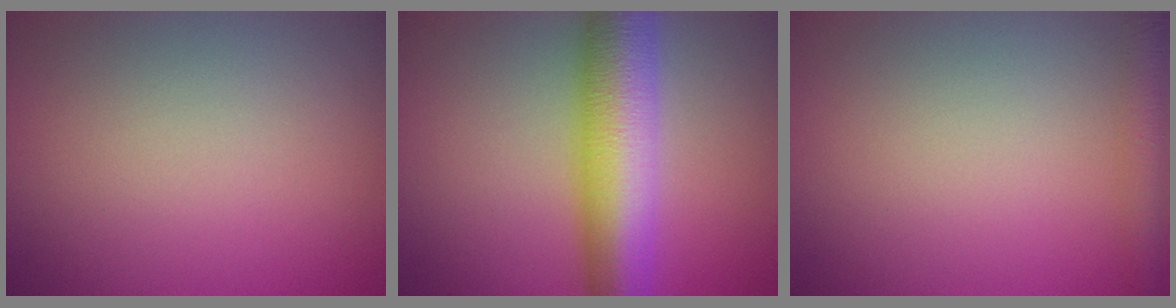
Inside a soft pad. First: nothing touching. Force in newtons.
{"total": 9.8, "press": 9.8, "slide": 0.1}
{"total": 2.6, "press": 2.6, "slide": 0.1}